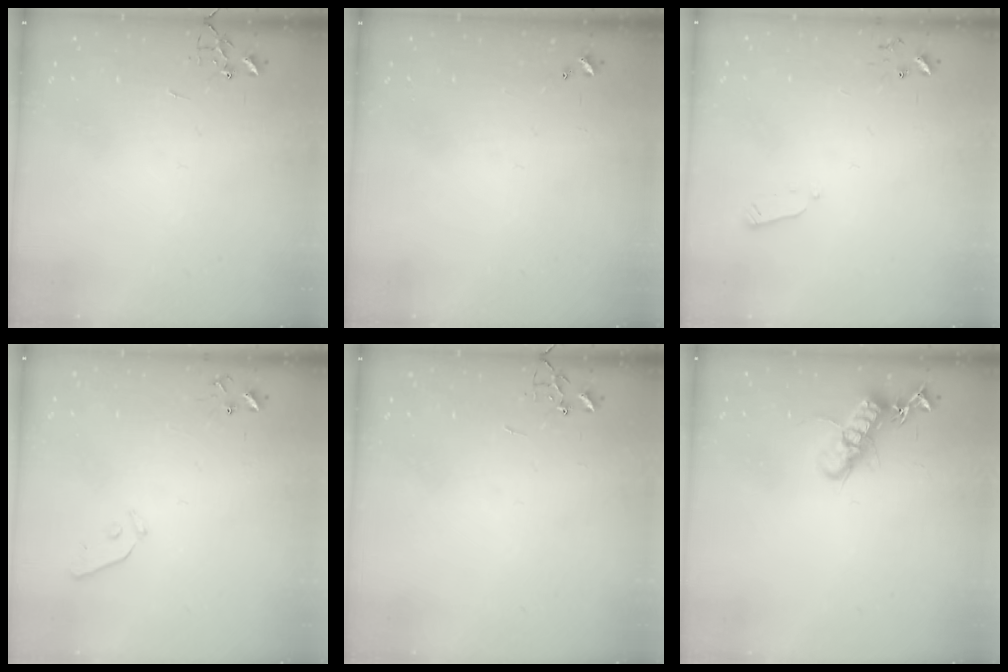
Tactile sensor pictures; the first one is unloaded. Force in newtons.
{"total": 0.0}
{"total": 2.4, "press": 2.3, "slide": 0.4}
{"total": 4.9, "press": 4.9, "slide": 0.5}
{"total": 0.0}
{"total": 15.5, "press": 15.4, "slide": 1.8}